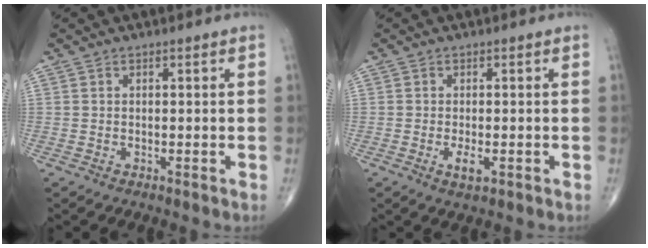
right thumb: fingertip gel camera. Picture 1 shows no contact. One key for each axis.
{"total": 2.6, "fx": -0.8, "fy": 1.1, "fz": 2.2, "tx": -0.041, "ty": -0.003, "tz": -0.013}